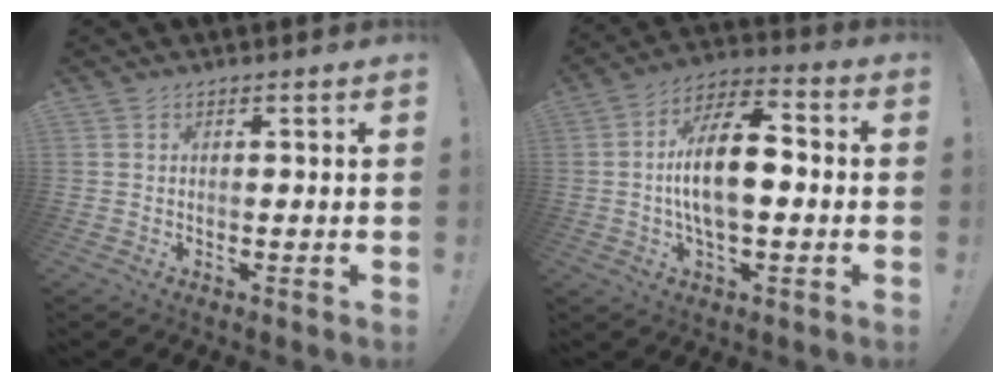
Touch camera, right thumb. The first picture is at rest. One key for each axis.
{"total": 14.8, "fx": -0.9, "fy": 6.9, "fz": 13.1, "tx": -0.232, "ty": 0.007, "tz": -0.024}